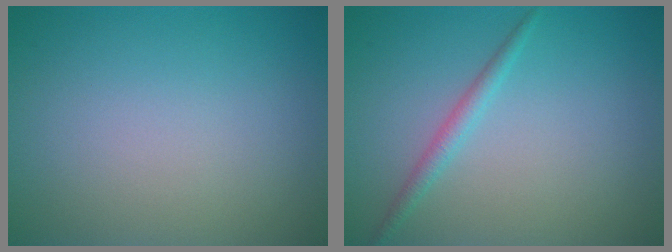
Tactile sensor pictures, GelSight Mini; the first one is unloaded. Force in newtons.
{"total": 1.5, "press": 1.5, "slide": 0.0}